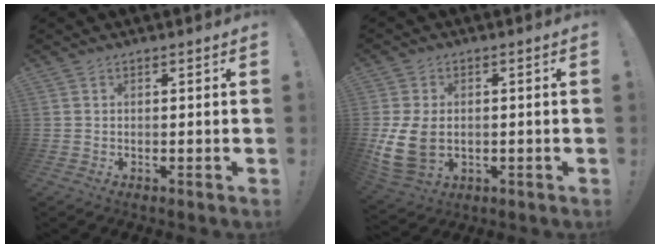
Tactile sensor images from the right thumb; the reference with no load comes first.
{"total": 10.7, "force": [-0.4, 7.7, 7.5], "torque": [-0.152, -0.004, -0.003]}